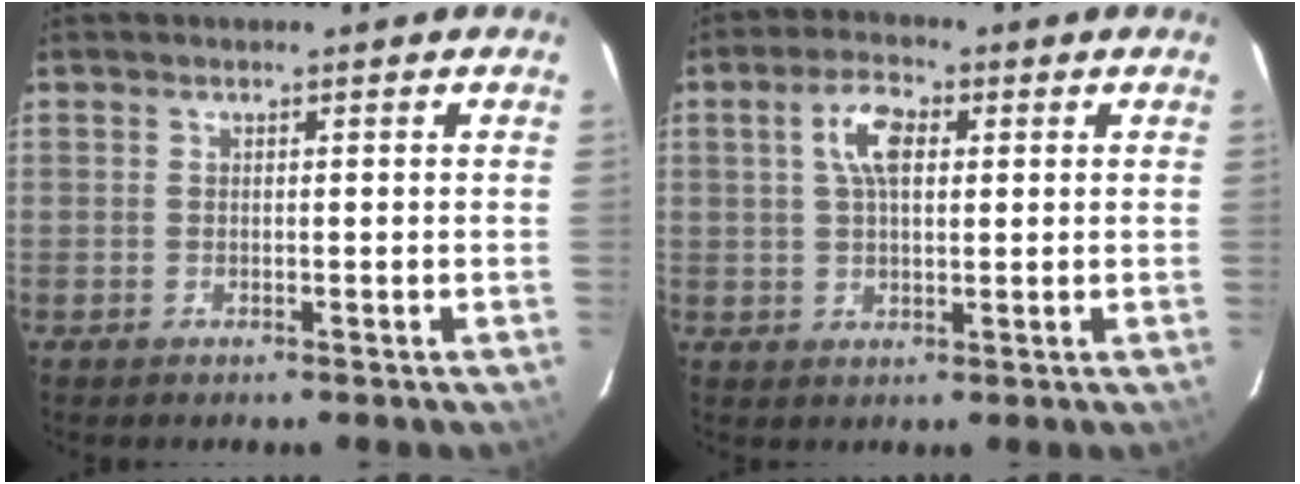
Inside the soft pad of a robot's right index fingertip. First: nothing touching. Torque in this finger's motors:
{"motor_torque": [0.33, -0.18, 0.29, 0.12]}